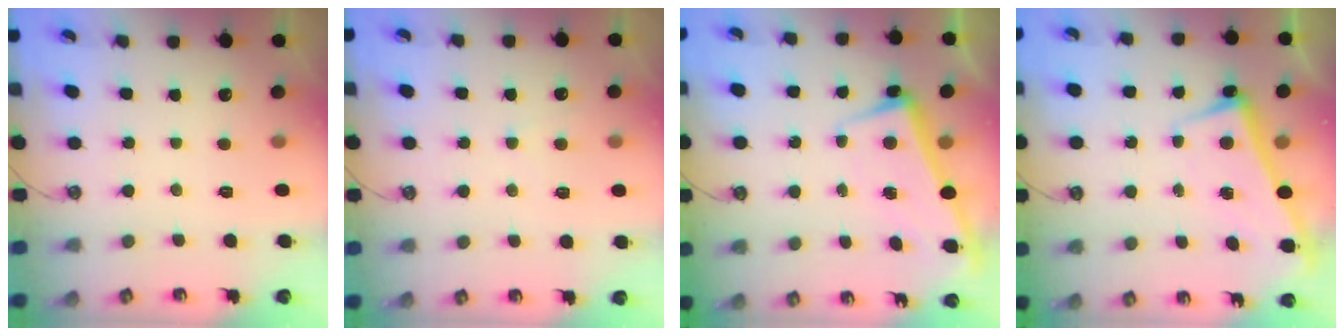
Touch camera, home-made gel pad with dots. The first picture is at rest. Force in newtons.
{"total": 2.2, "press": 2.1, "slide": 0.4}
{"total": 2.3, "press": 2.2, "slide": 0.7}
{"total": 2.6, "press": 2.6, "slide": 0.5}